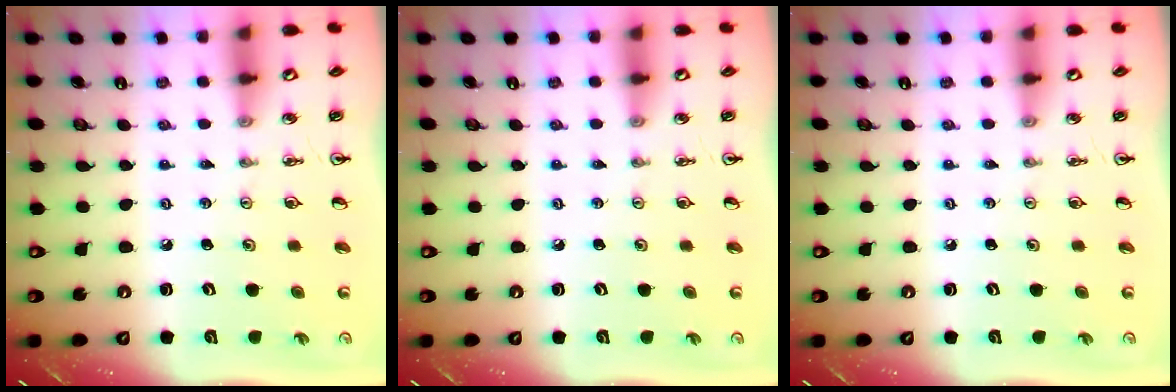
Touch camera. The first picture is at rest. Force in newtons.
{"total": 0.0}
{"total": 0.0}